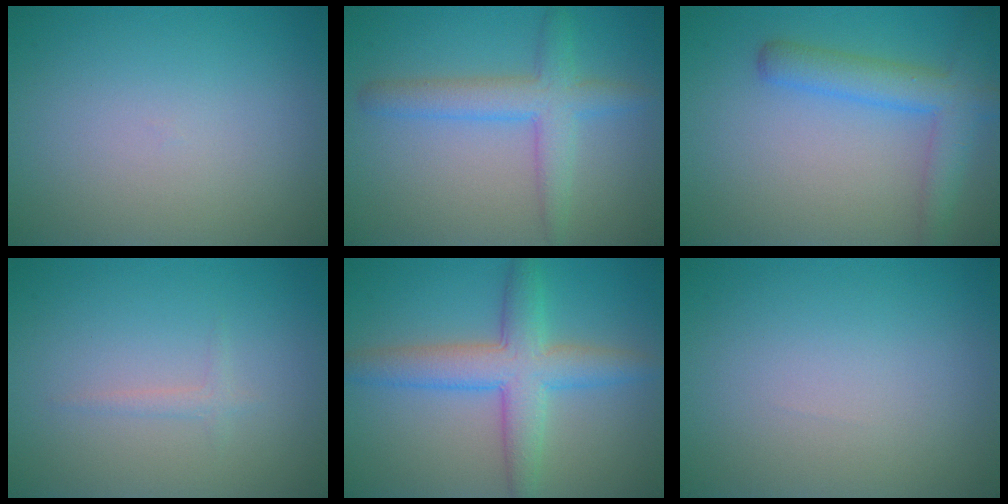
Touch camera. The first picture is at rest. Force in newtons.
{"total": 4.0, "press": 4.0, "slide": 0.1}
{"total": 4.3, "press": 4.3, "slide": 0.2}
{"total": 0.9, "press": 0.9, "slide": 0.1}
{"total": 5.6, "press": 5.6, "slide": 0.2}
{"total": 0.0}